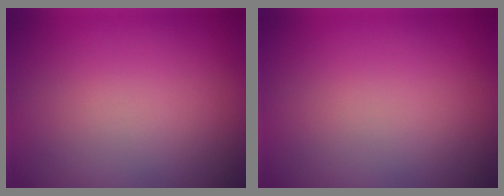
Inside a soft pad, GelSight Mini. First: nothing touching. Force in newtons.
{"total": 0.0}